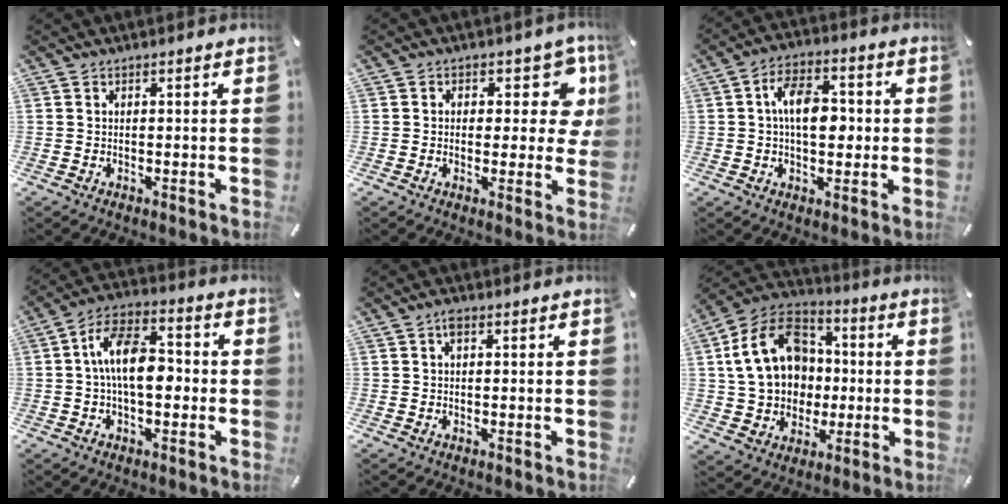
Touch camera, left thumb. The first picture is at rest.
{"total": 9.2, "force": [3.2, 5.9, 6.2], "torque": [-0.063, -0.019, 0.052]}
{"total": 10.0, "force": [0.2, 6.0, 8.0], "torque": [-0.125, 0.009, 0.004]}
{"total": 12.3, "force": [-0.9, 6.7, 10.2], "torque": [-0.176, 0.012, -0.012]}
{"total": 1.5, "force": [0.6, 0.8, 1.2], "torque": [-0.026, 0.004, 0.009]}
{"total": 19.3, "force": [0.6, 16.4, 10.2], "torque": [-0.203, 0.014, 0.021]}